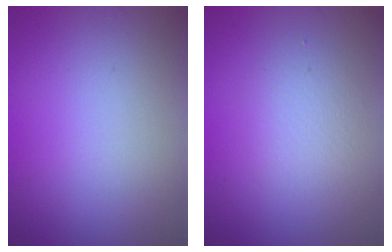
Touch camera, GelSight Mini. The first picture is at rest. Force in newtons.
{"total": 2.3, "press": 2.3, "slide": 0.1}